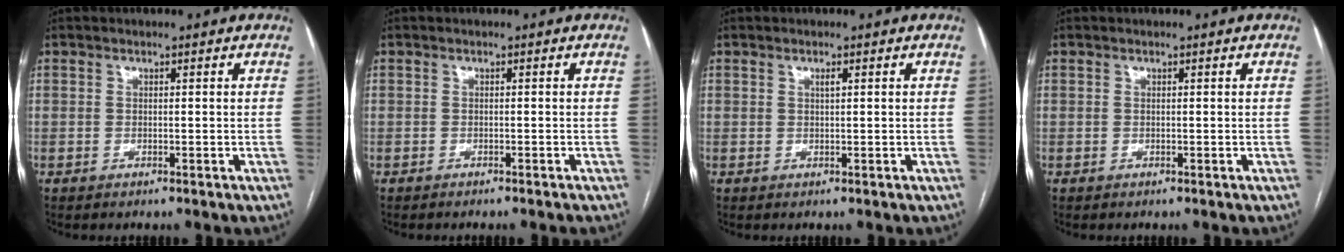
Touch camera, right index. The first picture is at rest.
{"total": 2.5, "force": [-2.3, -0.1, 1.0], "torque": [-0.015, -0.002, -0.028]}
{"total": 0.7, "force": [0.3, 0.1, 0.6], "torque": [-0.012, 0.001, 0.005]}
{"total": 0.0}